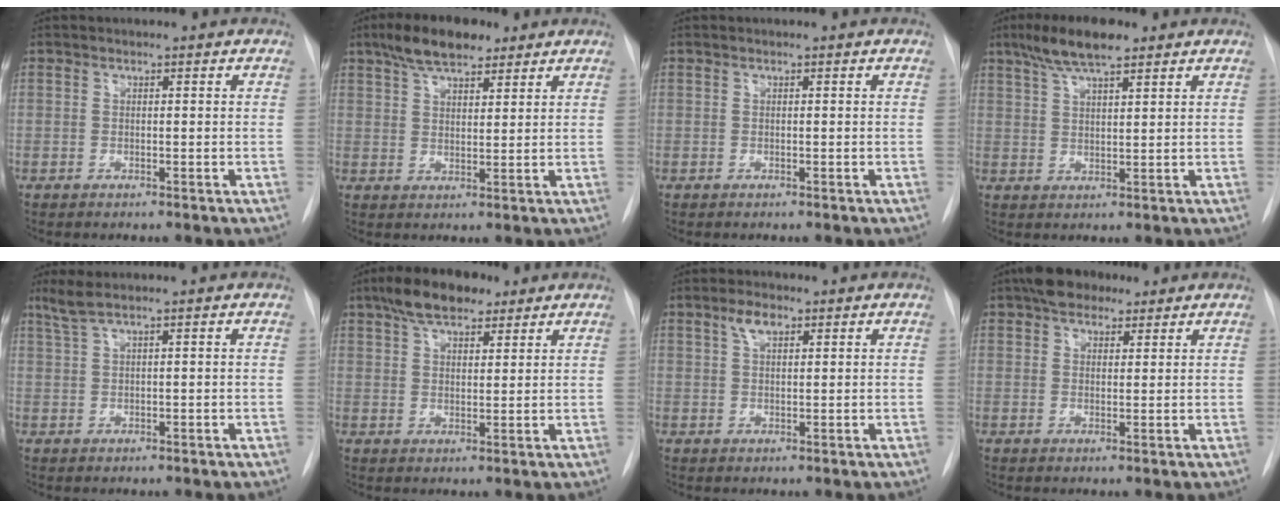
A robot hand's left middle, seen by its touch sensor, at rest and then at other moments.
{"total": 8.3, "force": [6.0, 3.0, 5.0], "torque": [-0.092, 0.018, 0.103]}
{"total": 0.0}
{"total": 7.7, "force": [5.4, 1.4, 5.3], "torque": [-0.106, 0.016, 0.096]}
{"total": 2.7, "force": [1.8, -0.1, 1.9], "torque": [-0.055, 0.014, 0.044]}
{"total": 8.7, "force": [6.0, 3.4, 5.3], "torque": [-0.096, 0.022, 0.103]}
{"total": 3.0, "force": [1.7, 1.3, 2.1], "torque": [-0.044, 0.009, 0.034]}
{"total": 5.9, "force": [4.2, 3.0, 2.7], "torque": [-0.045, 0.021, 0.071]}